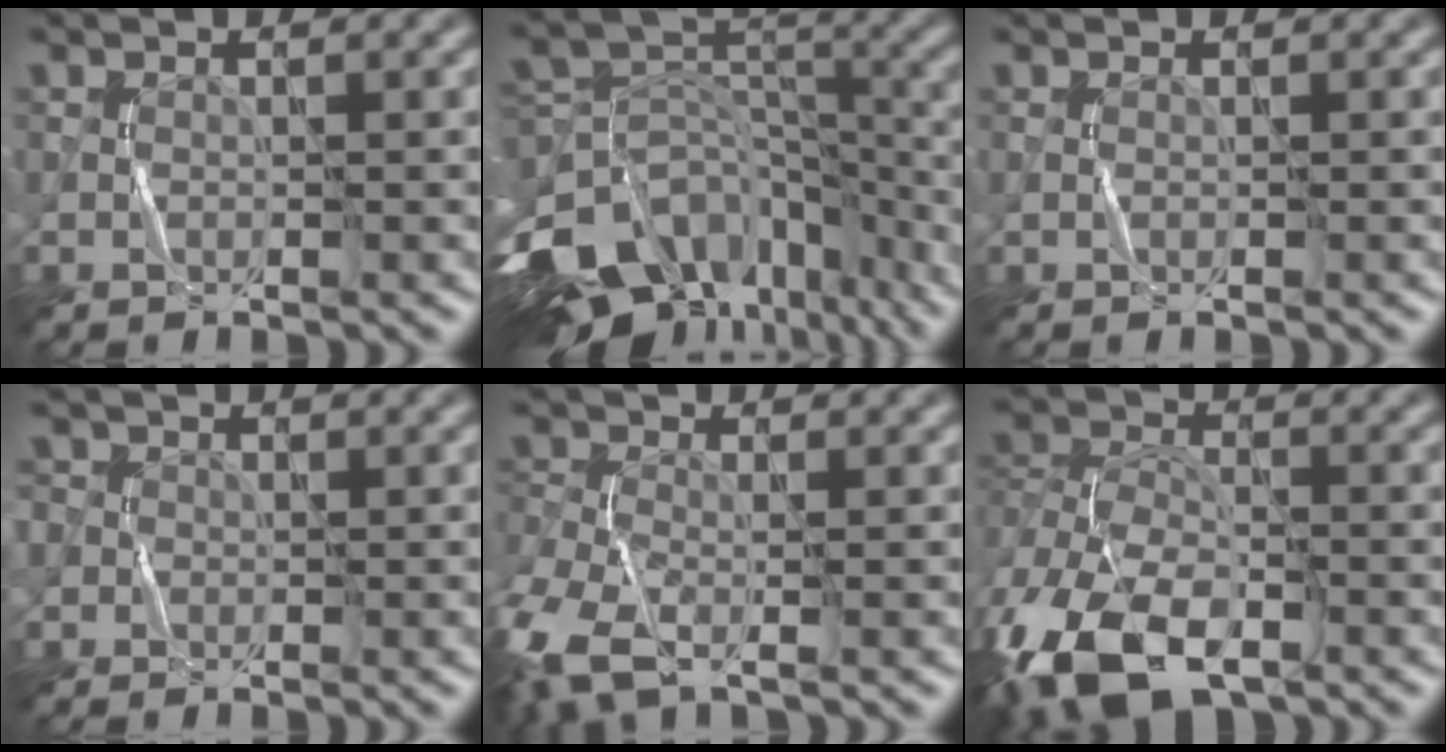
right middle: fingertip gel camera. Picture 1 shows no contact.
{"total": 16.7, "force": [-10.4, 10.3, 7.9], "torque": [-0.173, -0.008, -0.140]}
{"total": 0.0}
{"total": 3.1, "force": [0.8, 2.9, 0.9], "torque": [0.000, 0.017, -0.015]}
{"total": 6.2, "force": [-3.4, 3.0, 4.3], "torque": [-0.110, -0.016, -0.080]}
{"total": 14.1, "force": [-7.7, 7.8, 9.0], "torque": [-0.185, -0.024, -0.135]}